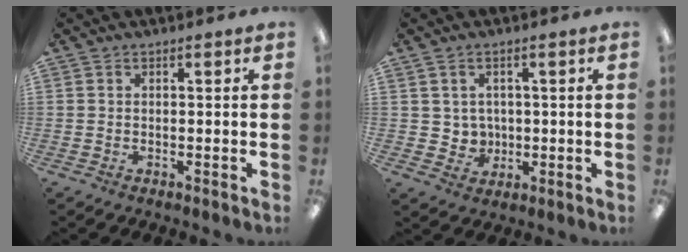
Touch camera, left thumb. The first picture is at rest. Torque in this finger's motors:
{"motor_torque": [-0.10, 0.14, 0.26, -0.36, 0.00]}